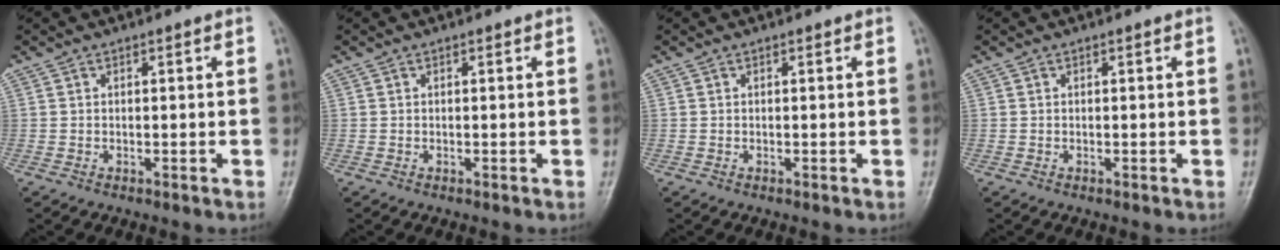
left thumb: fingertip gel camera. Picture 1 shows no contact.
{"total": 0.0}
{"total": 0.0}
{"total": 0.0}